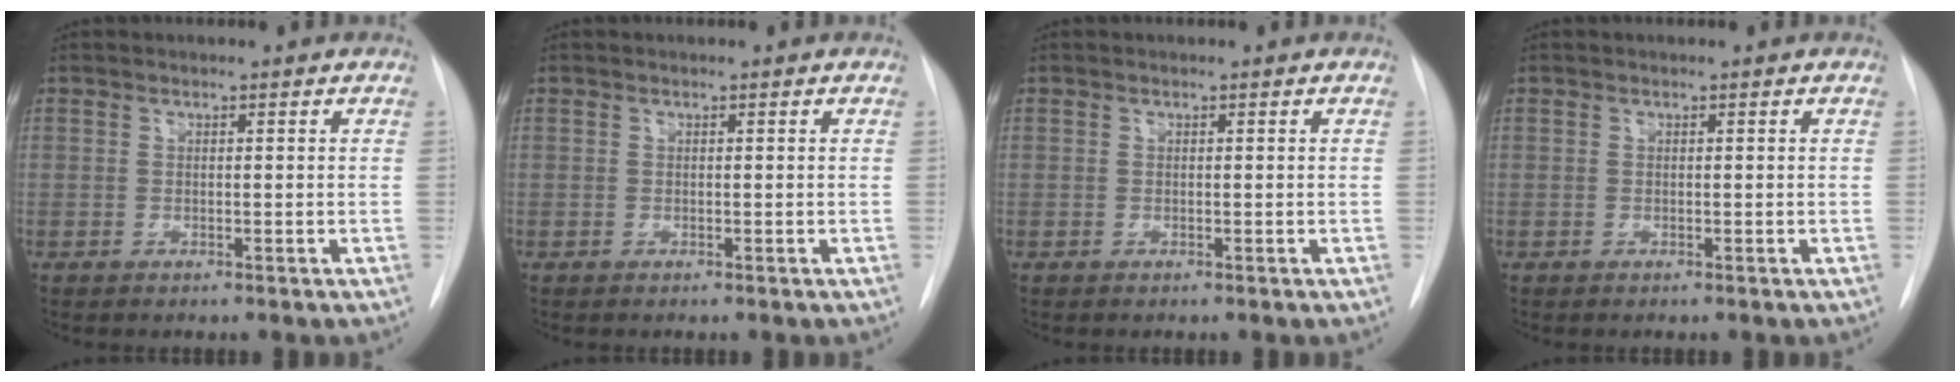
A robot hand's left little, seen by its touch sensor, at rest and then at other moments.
{"total": 0.0}
{"total": 0.0}
{"total": 0.0}